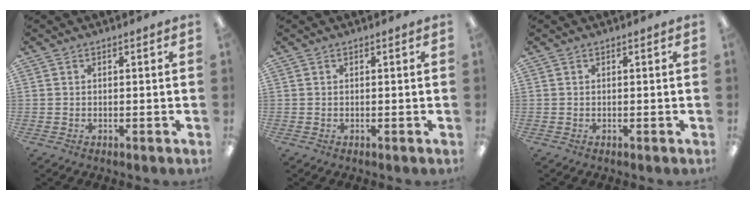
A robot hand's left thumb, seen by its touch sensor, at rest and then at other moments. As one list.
[{"total": 0.0}, {"total": 0.0}]